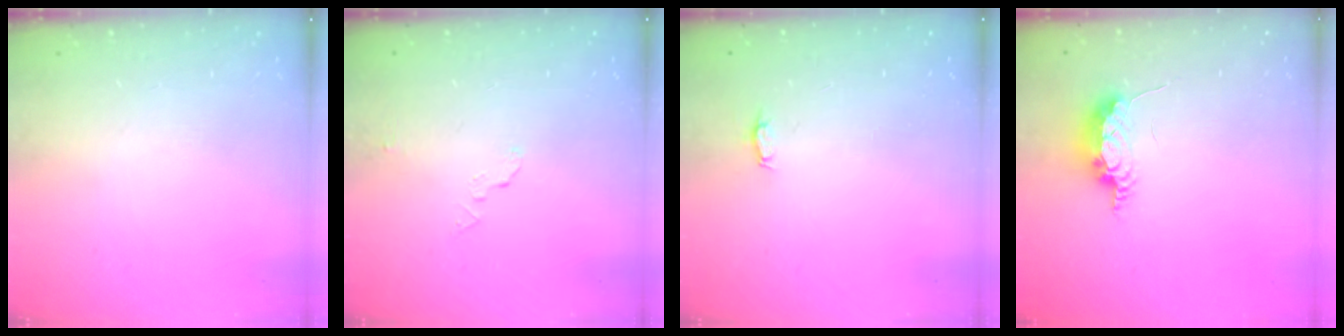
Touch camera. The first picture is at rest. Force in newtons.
{"total": 2.9, "press": 2.9, "slide": 0.3}
{"total": 2.8, "press": 2.8, "slide": 0.3}
{"total": 7.5, "press": 7.2, "slide": 2.0}